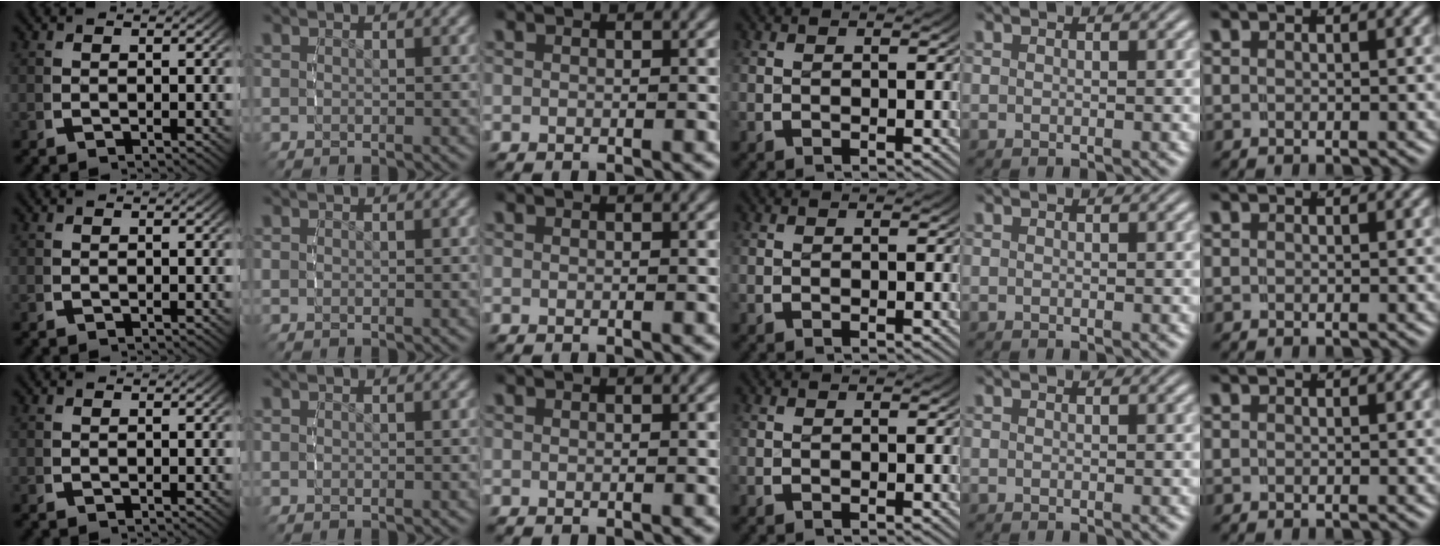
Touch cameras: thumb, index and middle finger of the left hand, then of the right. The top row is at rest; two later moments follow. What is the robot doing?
{"motion": "grasp_and_lifting", "object": "bottle cap"}